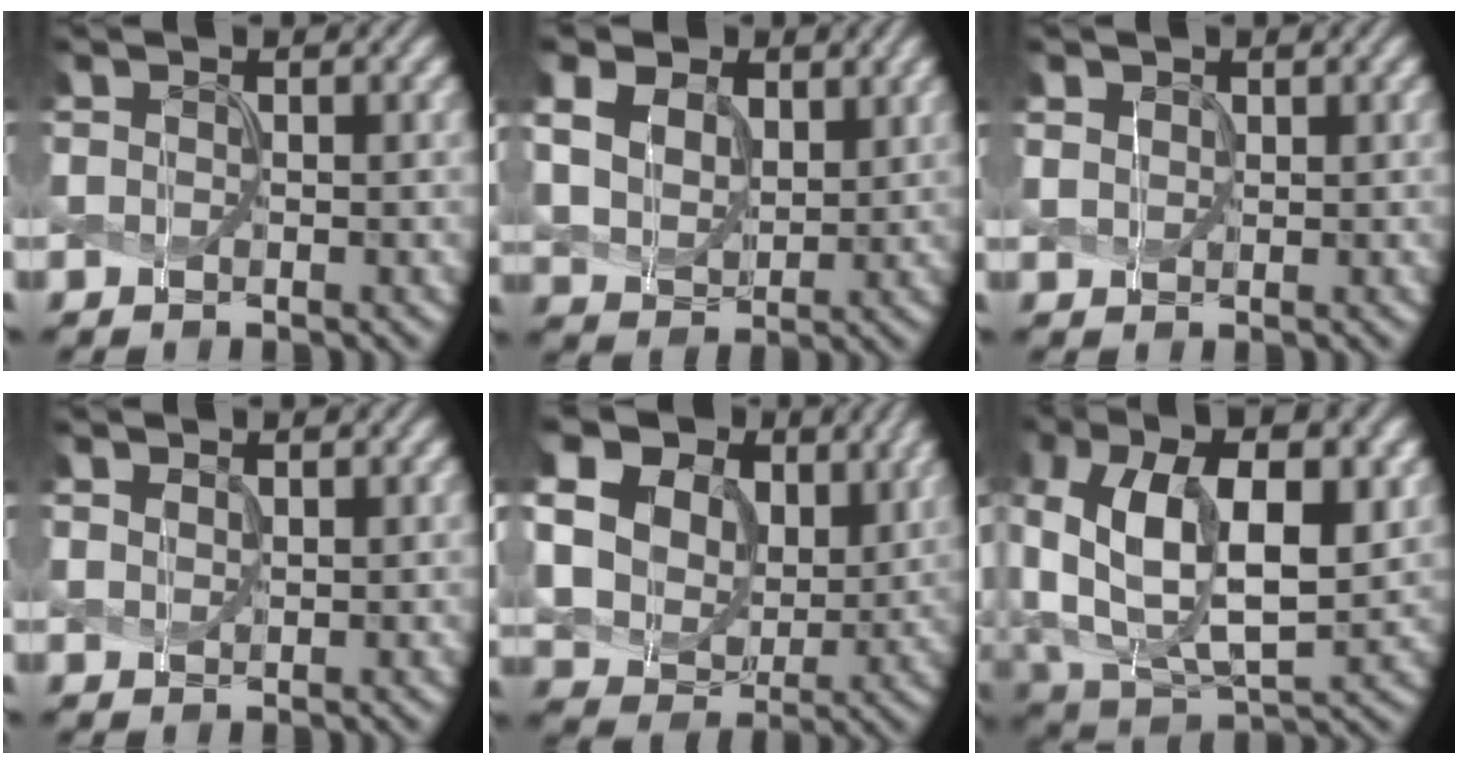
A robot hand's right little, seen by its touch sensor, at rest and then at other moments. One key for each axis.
{"total": 8.0, "fx": 3.0, "fy": 5.9, "fz": 4.5, "tx": -0.133, "ty": 0.020, "tz": 0.048}
{"total": 0.8, "fx": 0.5, "fy": 0.6, "fz": 0.2, "tx": -0.005, "ty": -0.003, "tz": 0.015}
{"total": 0.6, "fx": 0.4, "fy": 0.3, "fz": 0.3, "tx": -0.008, "ty": -0.005, "tz": 0.013}
{"total": 17.3, "fx": 6.7, "fy": 13.6, "fz": 8.2, "tx": -0.217, "ty": 0.010, "tz": 0.144}
{"total": 14.3, "fx": 2.2, "fy": 8.2, "fz": 11.4, "tx": -0.207, "ty": -0.011, "tz": 0.050}